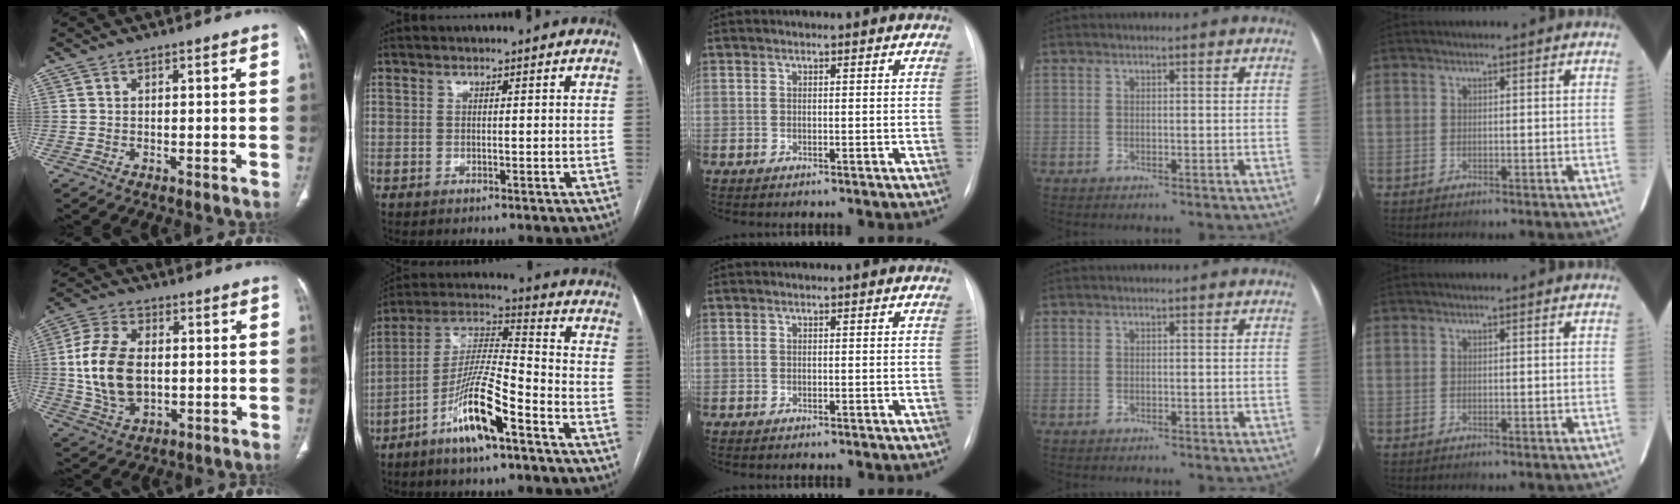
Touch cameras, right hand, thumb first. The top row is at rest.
{"thumb": {"total": 14.2, "force": [0.3, 8.9, 11.0], "torque": [-0.216, 0.001, 0.012]}, "index": {"total": 12.8, "force": [-6.8, 1.5, 10.8], "torque": [-0.214, -0.005, -0.130]}}